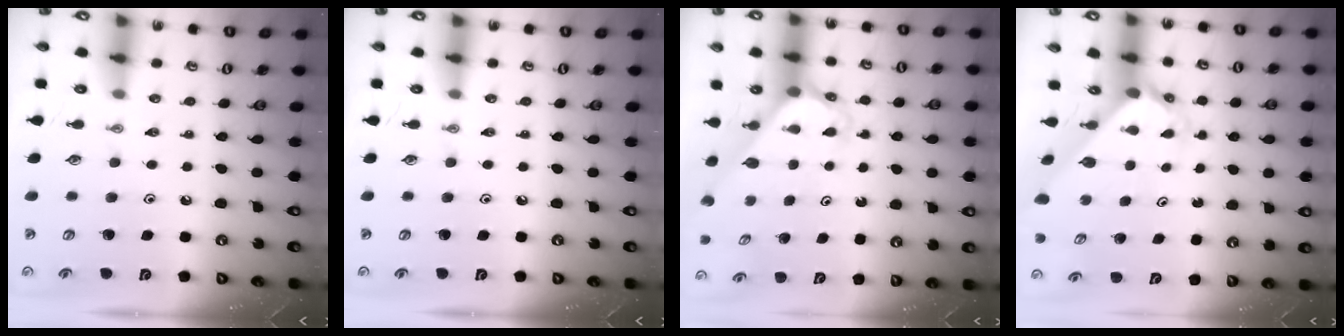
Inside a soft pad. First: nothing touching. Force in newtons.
{"total": 0.0}
{"total": 2.7, "press": 2.7, "slide": 0.2}
{"total": 2.4, "press": 2.4, "slide": 0.2}